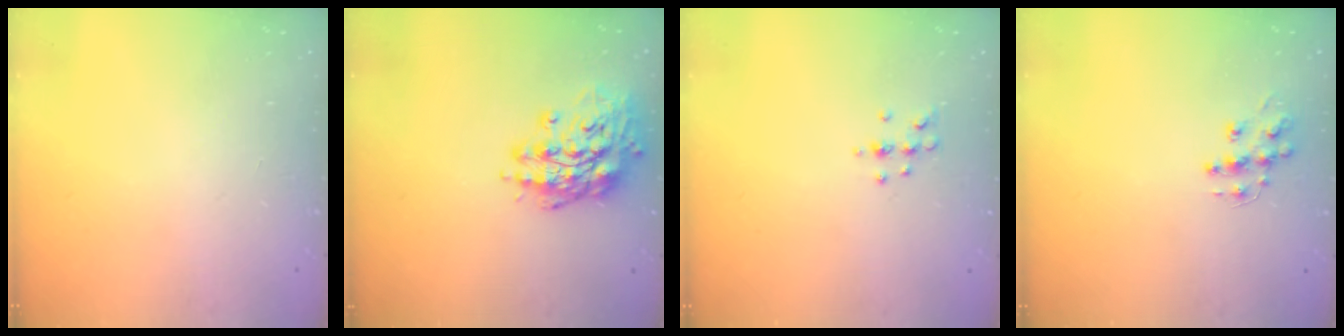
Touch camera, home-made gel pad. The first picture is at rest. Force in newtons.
{"total": 16.0, "press": 15.8, "slide": 2.7}
{"total": 4.8, "press": 4.4, "slide": 1.8}
{"total": 9.8, "press": 9.8, "slide": 0.6}